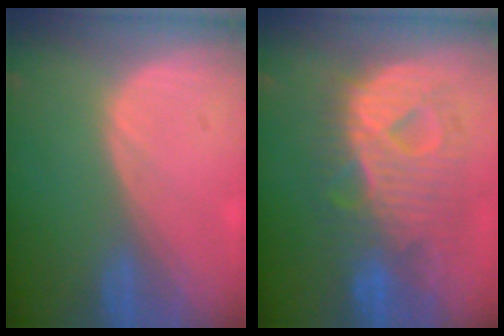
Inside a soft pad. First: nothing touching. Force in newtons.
{"total": 11.2, "press": 11.2, "slide": 1.0}